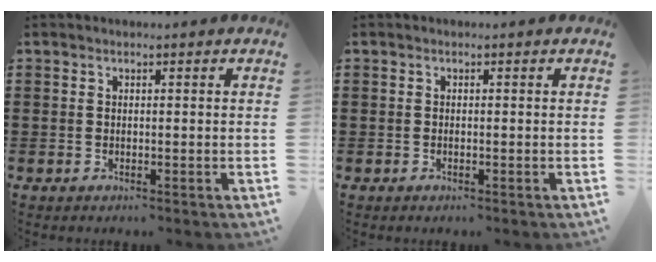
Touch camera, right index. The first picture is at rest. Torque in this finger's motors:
{"motor_torque": [1.01, 1.03, 0.16, 0.01]}